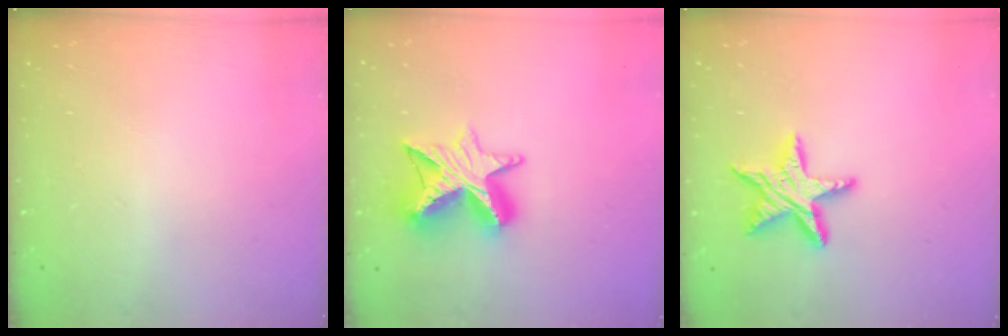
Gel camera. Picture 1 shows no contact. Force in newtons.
{"total": 11.2, "press": 11.2, "slide": 0.7}
{"total": 11.6, "press": 11.6, "slide": 0.4}